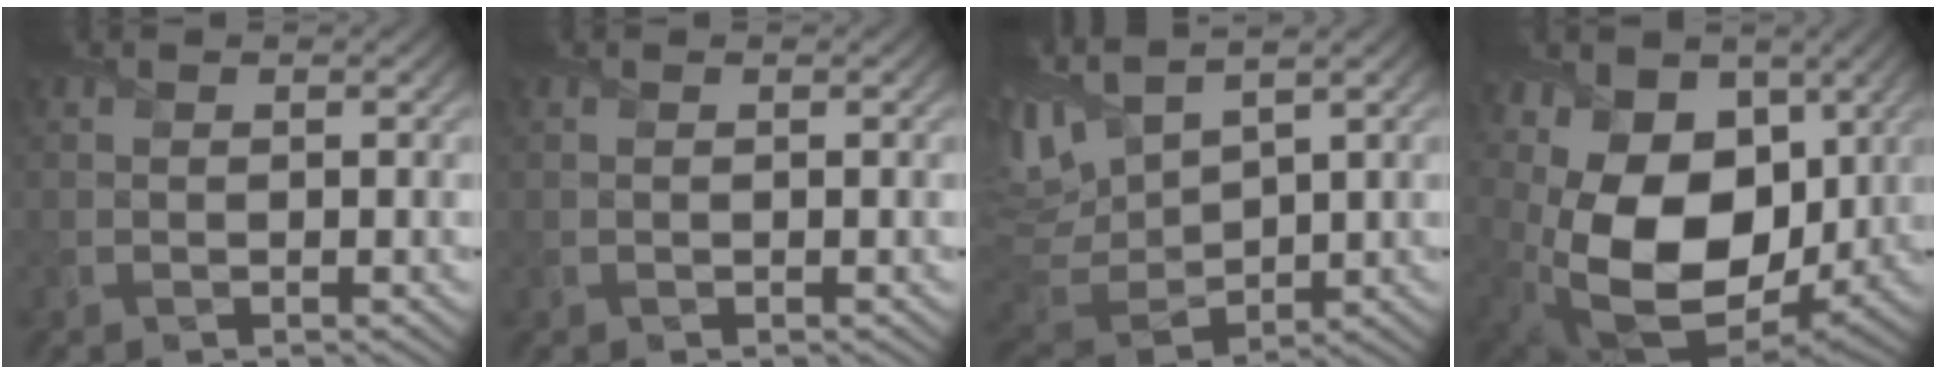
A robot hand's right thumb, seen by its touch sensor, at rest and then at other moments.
{"total": 0.0}
{"total": 10.6, "force": [5.0, 4.8, 8.0], "torque": [-0.227, 0.012, 0.096]}
{"total": 16.6, "force": [2.5, 11.6, 11.5], "torque": [-0.245, -0.034, 0.063]}